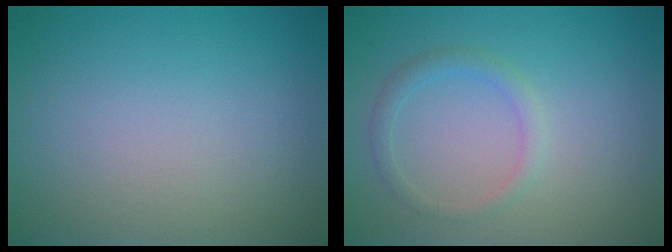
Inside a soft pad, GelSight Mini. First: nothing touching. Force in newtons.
{"total": 1.5, "press": 1.5, "slide": 0.1}